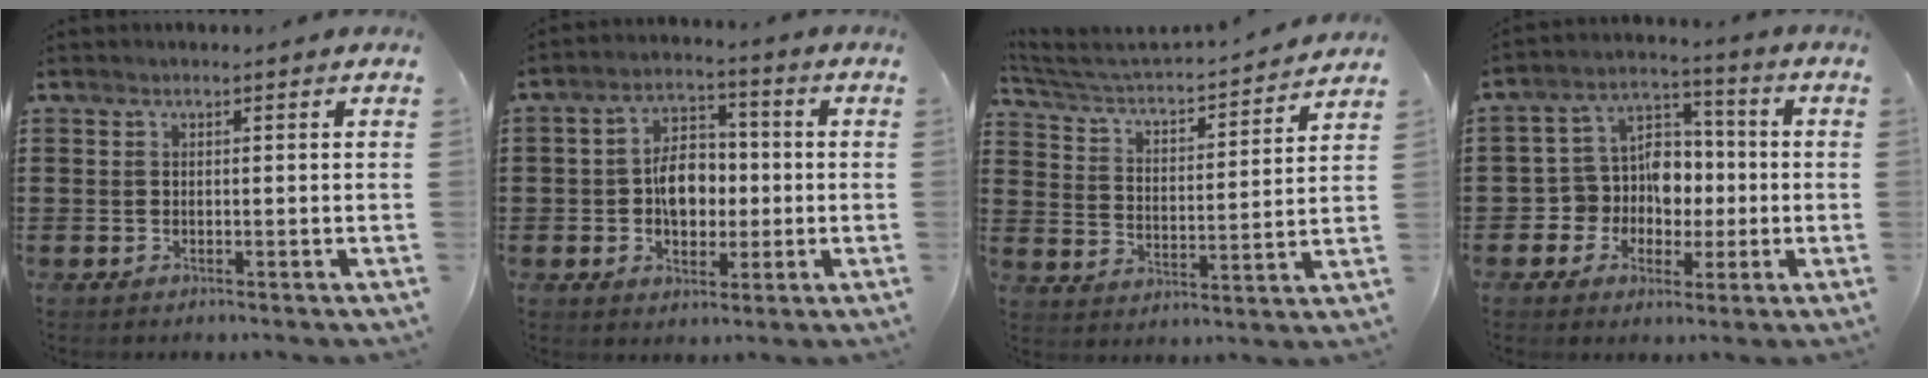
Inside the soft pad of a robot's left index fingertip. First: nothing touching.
{"total": 6.8, "force": [-0.5, 4.6, 5.0], "torque": [-0.086, 0.009, -0.015]}
{"total": 3.1, "force": [2.8, 0.5, 1.3], "torque": [-0.045, -0.031, 0.035]}
{"total": 7.7, "force": [-1.0, 7.1, 2.7], "torque": [-0.074, 0.009, -0.015]}